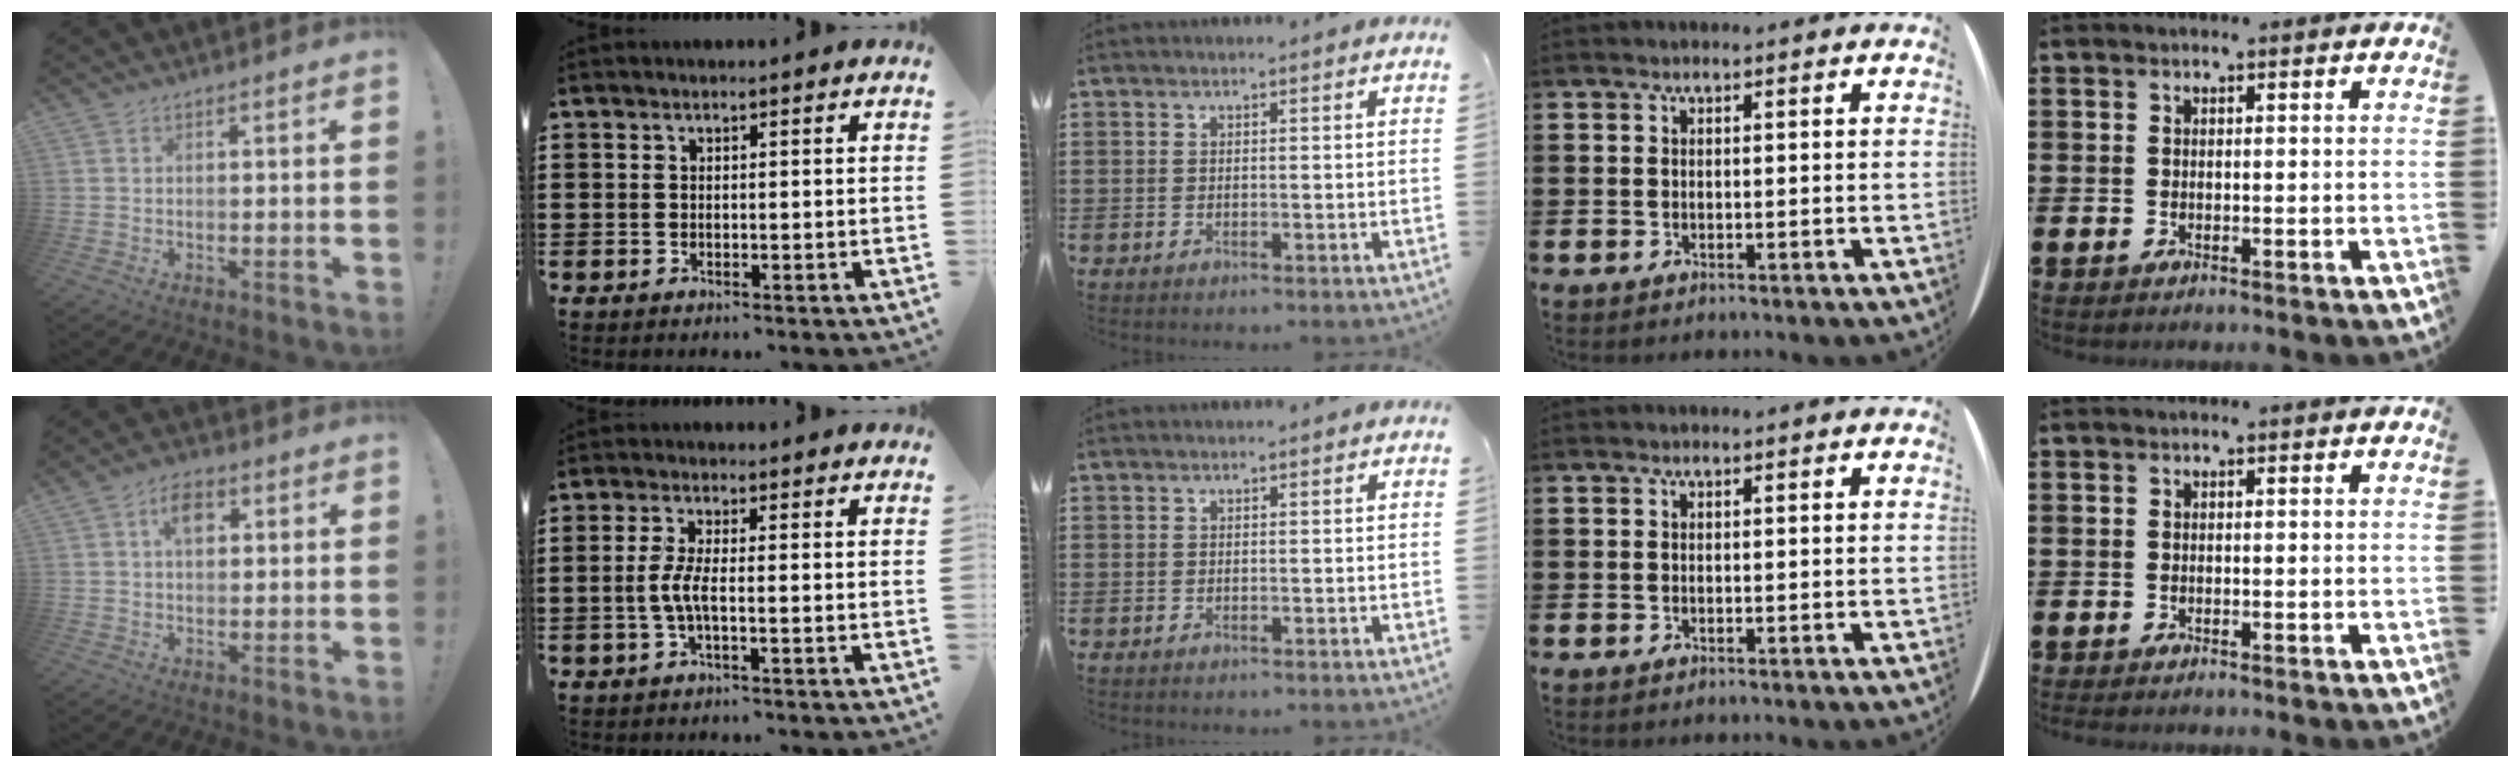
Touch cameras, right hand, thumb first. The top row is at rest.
{"thumb": {"total": 6.4, "force": [2.0, 3.9, 4.7], "torque": [-0.073, 0.004, 0.033]}, "index": {"total": 3.8, "force": [-0.9, 0.6, 3.6], "torque": [-0.095, -0.009, -0.027]}}